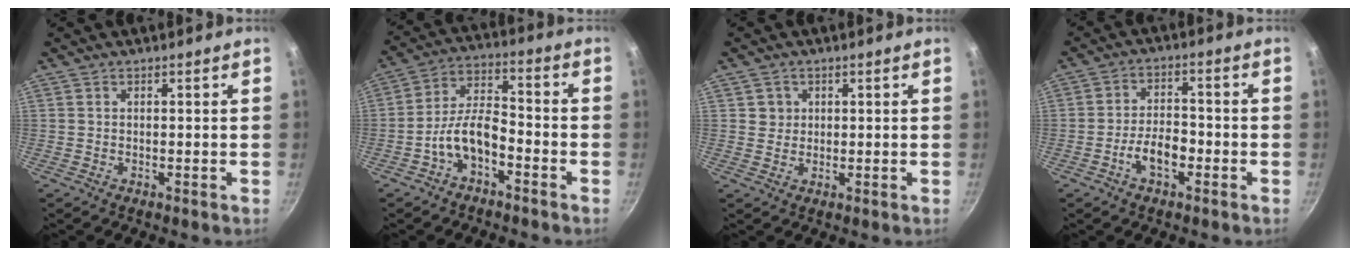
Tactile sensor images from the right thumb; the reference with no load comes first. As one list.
[{"total": 8.8, "force": [-4.4, 4.4, 6.3], "torque": [-0.107, 0.053, -0.085]}, {"total": 2.6, "force": [0.7, 2.5, 0.4], "torque": [0.012, 0.005, 0.008]}, {"total": 6.4, "force": [-2.7, 3.4, 4.7], "torque": [-0.070, 0.033, -0.050]}]